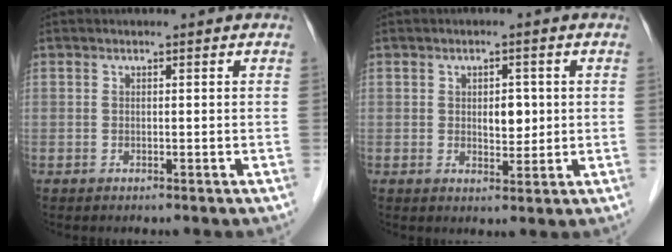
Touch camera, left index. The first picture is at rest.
{"total": 3.3, "force": [0.3, 1.9, 2.7], "torque": [-0.038, 0.002, 0.011]}